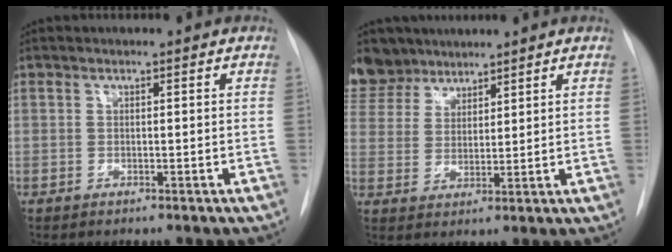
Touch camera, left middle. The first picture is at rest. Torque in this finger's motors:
{"motor_torque": [1.08, -1.06, 1.05, 0.07]}